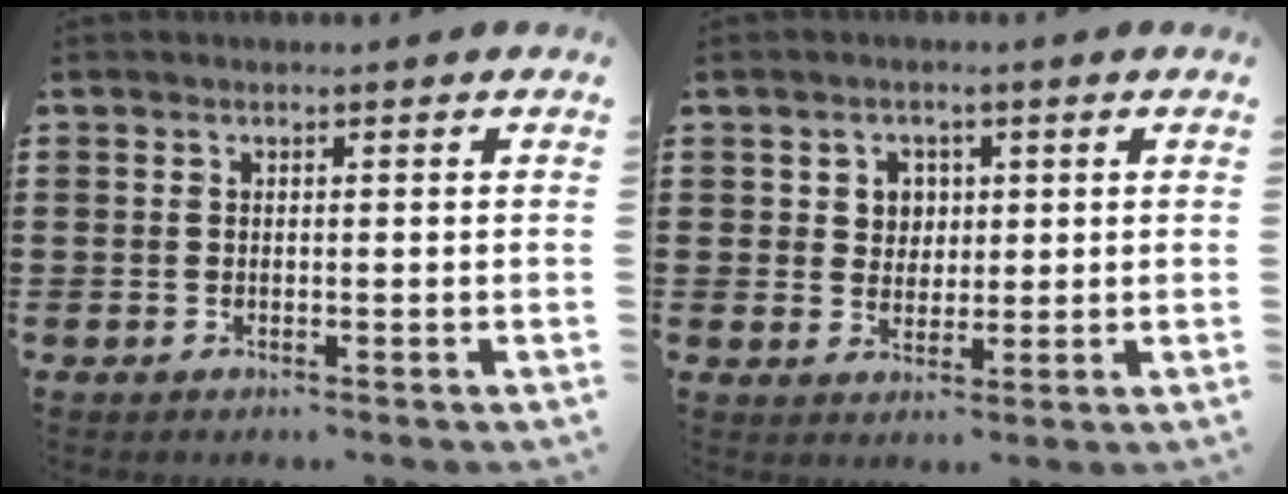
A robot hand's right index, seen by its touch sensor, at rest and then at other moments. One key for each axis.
{"total": 3.3, "fx": 1.1, "fy": 3.0, "fz": 0.8, "tx": -0.030, "ty": 0.012, "tz": 0.017}